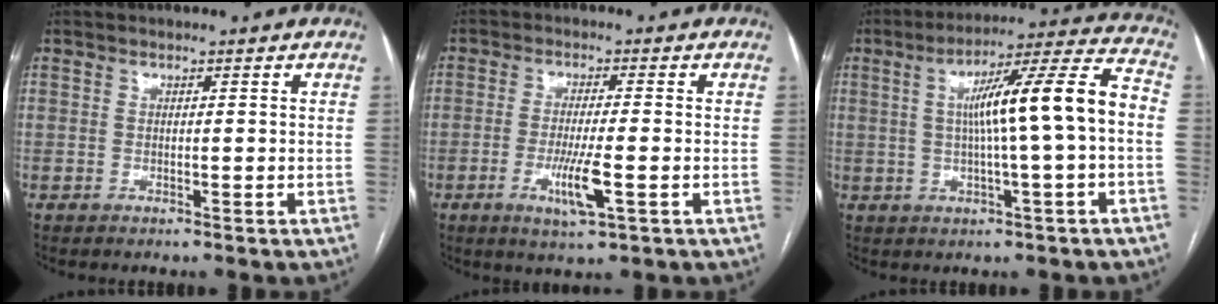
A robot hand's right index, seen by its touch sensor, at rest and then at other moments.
{"total": 6.3, "force": [-2.0, 0.3, 5.9], "torque": [-0.116, -0.013, -0.033]}
{"total": 13.9, "force": [0.1, -0.1, 13.9], "torque": [-0.215, 0.024, -0.001]}